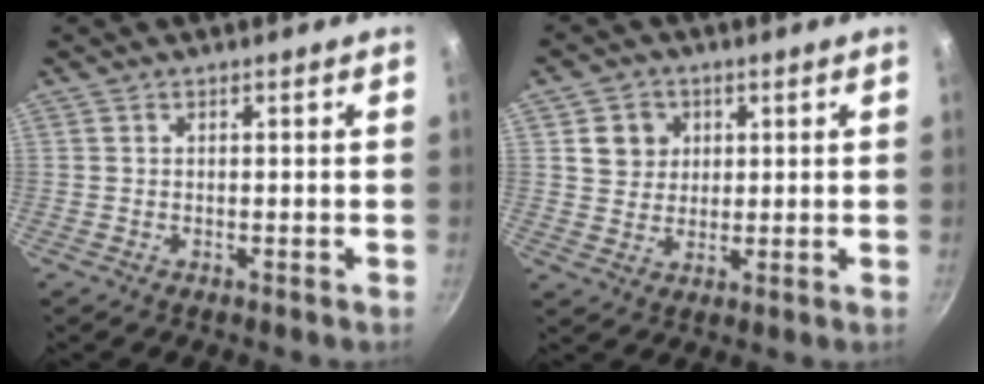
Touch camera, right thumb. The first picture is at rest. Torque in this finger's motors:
{"motor_torque": [0.15, 1.61, 0.63, 0.45, 0.00]}